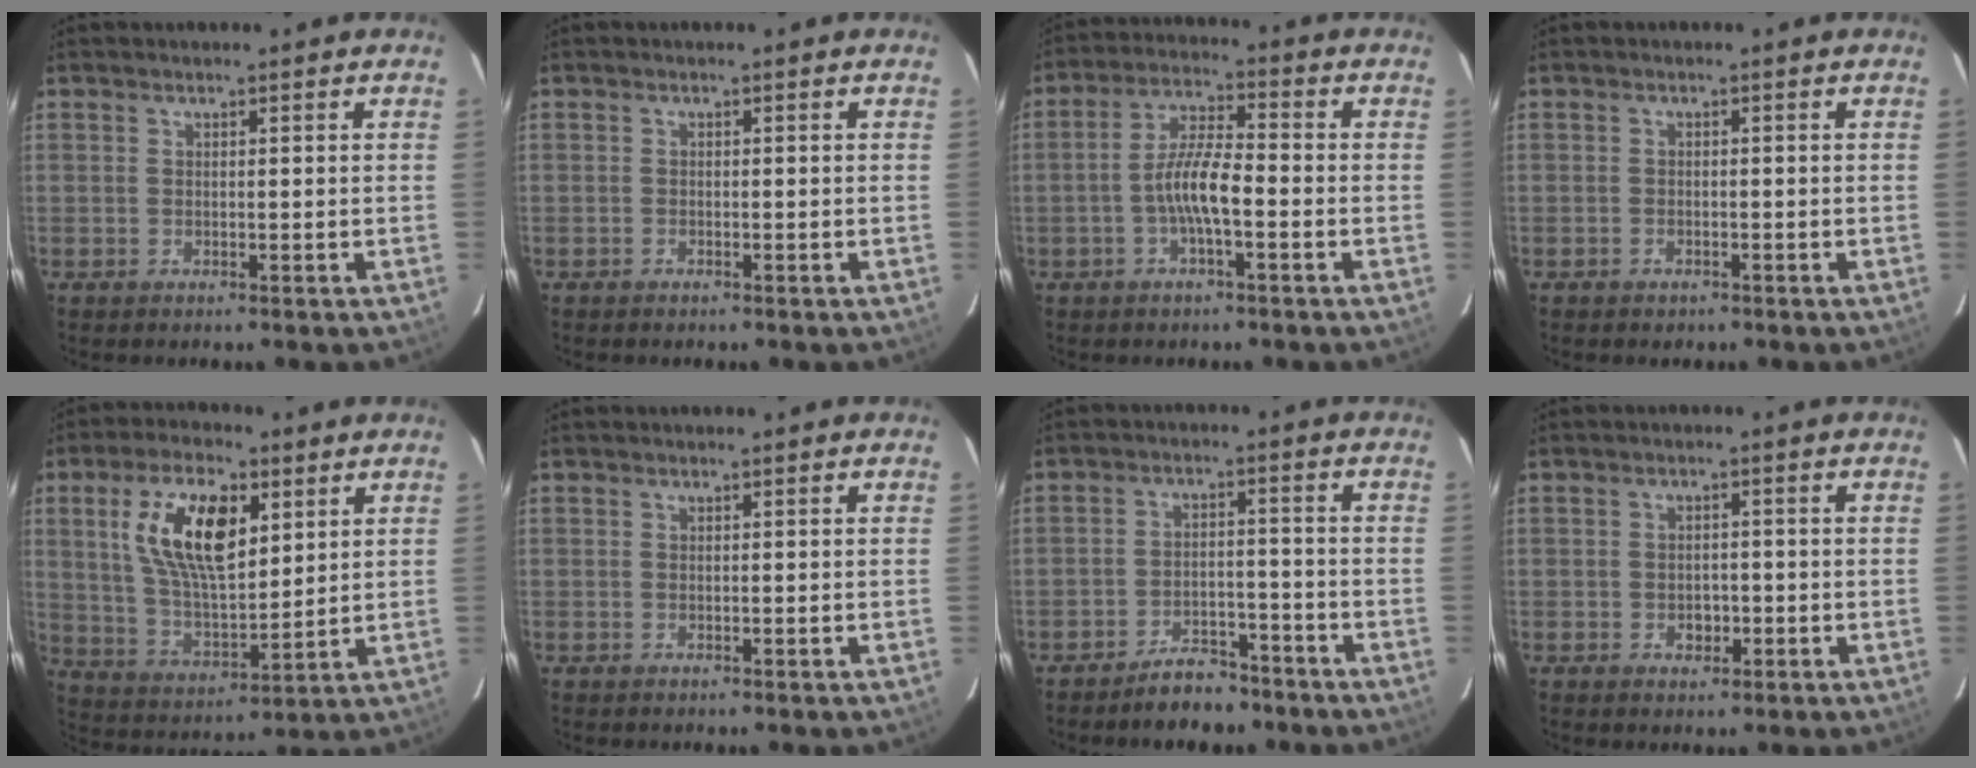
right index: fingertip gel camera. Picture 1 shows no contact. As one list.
[{"total": 0.6, "force": [-0.5, 0.3, 0.0], "torque": [-0.002, 0.002, -0.010]}, {"total": 7.2, "force": [-2.4, 1.4, 6.7], "torque": [-0.136, 0.011, -0.044]}, {"total": 1.5, "force": [-1.0, 1.1, 0.3], "torque": [-0.009, 0.002, -0.013]}, {"total": 15.8, "force": [5.6, 7.3, 12.8], "torque": [-0.236, 0.014, 0.114]}, {"total": 0.0}, {"total": 7.1, "force": [-5.8, 3.3, 2.3], "torque": [-0.057, 0.023, -0.081]}, {"total": 2.8, "force": [-0.9, 2.3, 1.3], "torque": [-0.023, 0.007, -0.006]}]